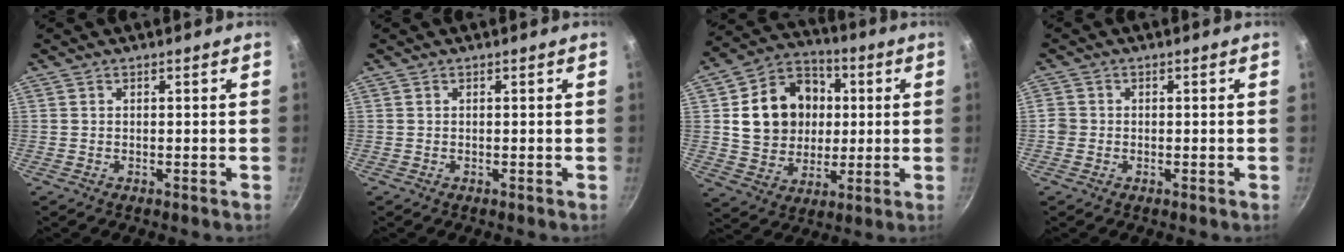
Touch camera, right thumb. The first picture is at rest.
{"total": 0.0}
{"total": 17.3, "force": [2.2, 14.4, 9.3], "torque": [-0.124, 0.018, 0.041]}
{"total": 2.1, "force": [-0.5, 1.9, 0.6], "torque": [-0.005, 0.010, -0.010]}